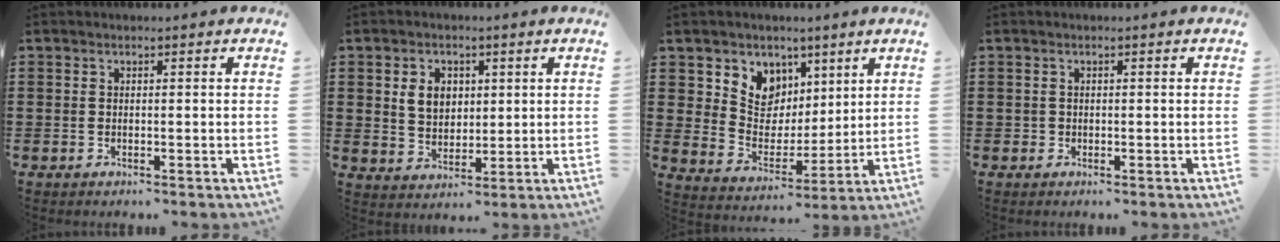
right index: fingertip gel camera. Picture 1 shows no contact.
{"total": 5.0, "force": [1.3, 3.9, 2.7], "torque": [-0.059, 0.009, 0.020]}
{"total": 7.1, "force": [3.8, 5.9, 0.4], "torque": [-0.049, -0.032, 0.071]}
{"total": 0.6, "force": [-0.1, 0.6, 0.1], "torque": [-0.002, 0.005, -0.003]}